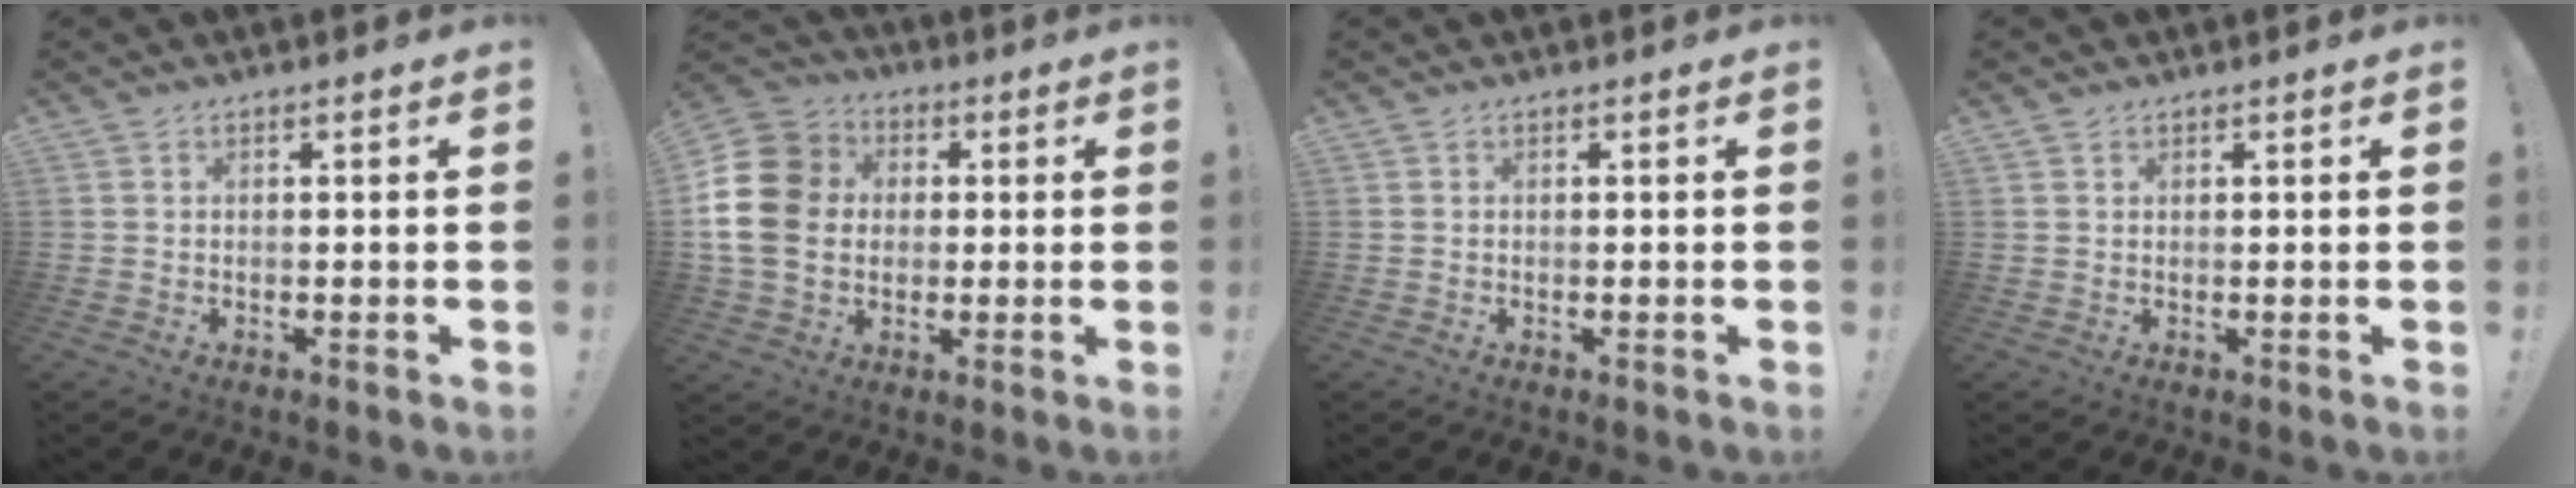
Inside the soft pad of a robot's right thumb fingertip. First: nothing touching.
{"total": 17.2, "force": [0.9, 14.1, 9.8], "torque": [-0.183, 0.016, 0.023]}
{"total": 0.0}
{"total": 0.8, "force": [0.7, 0.3, 0.1], "torque": [0.003, -0.003, 0.014]}